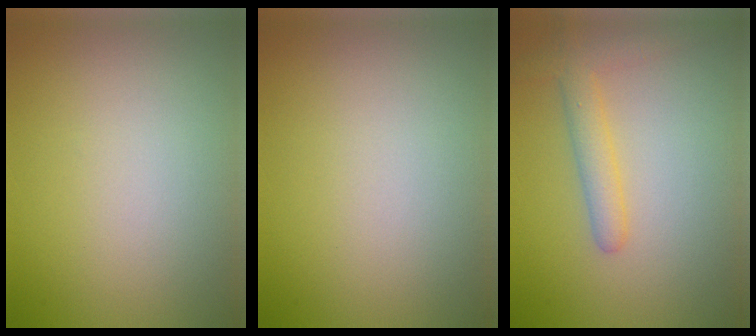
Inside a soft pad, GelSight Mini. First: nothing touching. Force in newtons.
{"total": 0.0}
{"total": 2.9, "press": 2.9, "slide": 0.2}